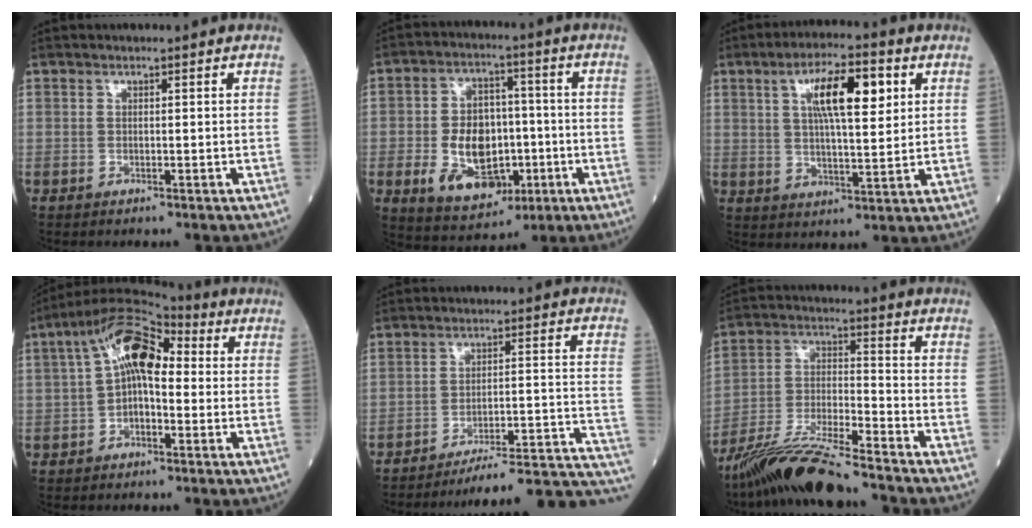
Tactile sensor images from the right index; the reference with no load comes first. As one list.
[{"total": 12.5, "force": [-2.9, 7.9, 9.2], "torque": [-0.176, 0.005, -0.036]}, {"total": 10.8, "force": [3.7, 2.6, 9.9], "torque": [-0.168, 0.015, 0.062]}, {"total": 11.4, "force": [2.2, 5.3, 9.8], "torque": [-0.189, 0.053, 0.029]}, {"total": 20.4, "force": [-19.2, -0.6, 6.8], "torque": [-0.020, 0.016, -0.254]}, {"total": 12.9, "force": [-10.8, 0.9, 7.0], "torque": [-0.130, -0.015, -0.199]}]